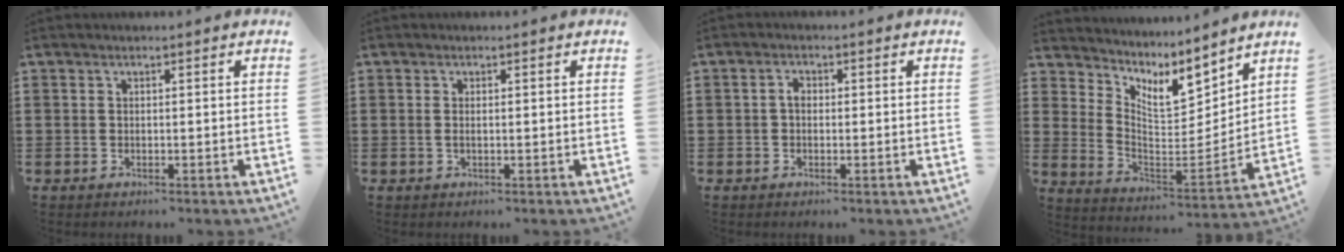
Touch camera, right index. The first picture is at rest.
{"total": 0.7, "force": [-0.1, 0.2, 0.7], "torque": [-0.015, -0.001, -0.002]}
{"total": 1.8, "force": [-0.2, 1.1, 1.5], "torque": [-0.036, 0.001, -0.007]}
{"total": 6.8, "force": [5.4, 2.7, 3.1], "torque": [-0.074, -0.052, 0.090]}